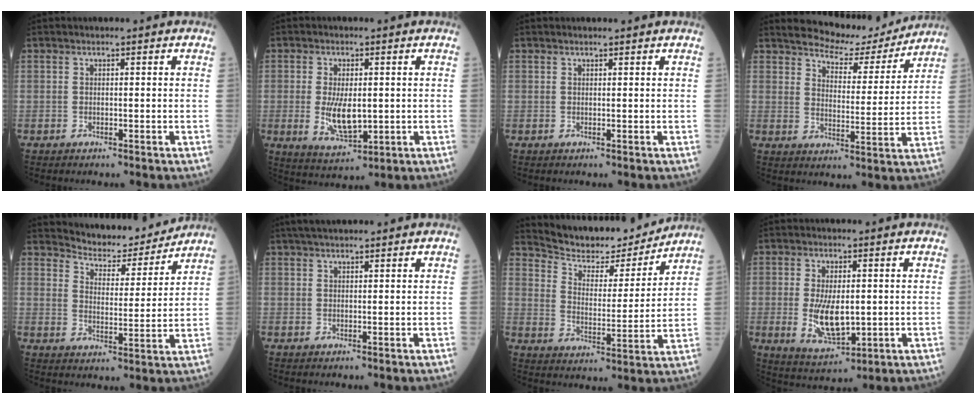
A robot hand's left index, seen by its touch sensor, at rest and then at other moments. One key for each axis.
{"total": 7.0, "fx": -0.4, "fy": 2.9, "fz": 6.3, "tx": -0.128, "ty": -0.016, "tz": 0.001}
{"total": 1.2, "fx": 1.1, "fy": 0.1, "fz": 0.4, "tx": -0.009, "ty": 0.008, "tz": 0.017}
{"total": 10.2, "fx": 9.9, "fy": 2.1, "fz": 1.6, "tx": -0.027, "ty": -0.008, "tz": 0.141}
{"total": 9.5, "fx": 9.4, "fy": 1.5, "fz": 0.9, "tx": -0.020, "ty": -0.004, "tz": 0.141}
{"total": 4.2, "fx": 3.6, "fy": 0.7, "fz": 2.1, "tx": -0.032, "ty": 0.032, "tz": 0.061}
{"total": 12.8, "fx": 12.4, "fy": 2.2, "fz": 2.4, "tx": -0.050, "ty": -0.006, "tz": 0.196}
{"total": 7.9, "fx": -0.5, "fy": 3.4, "fz": 7.2, "tx": -0.144, "ty": -0.016, "tz": 0.000}